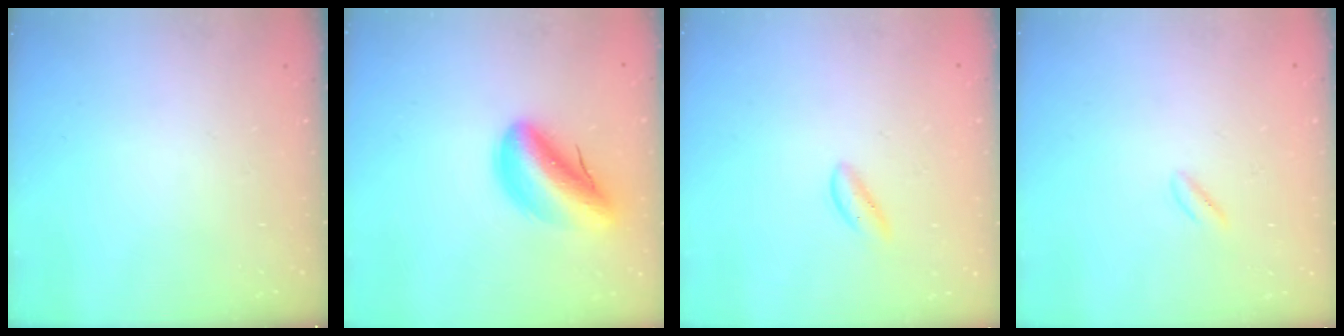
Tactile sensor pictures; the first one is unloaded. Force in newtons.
{"total": 11.9, "press": 11.4, "slide": 3.3}
{"total": 1.1, "press": 1.0, "slide": 0.3}
{"total": 0.7, "press": 0.3, "slide": 0.6}